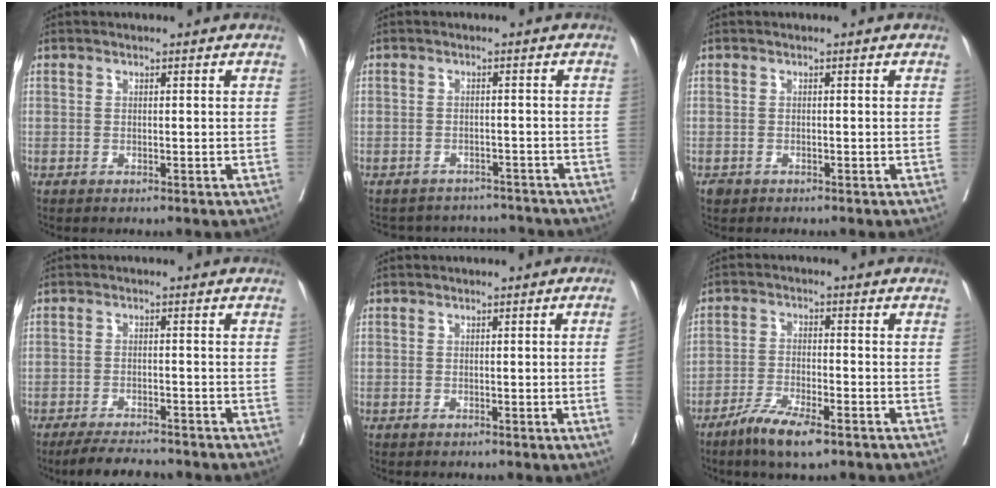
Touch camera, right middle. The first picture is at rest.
{"total": 8.3, "force": [-7.9, 2.5, 0.2], "torque": [-0.003, 0.021, -0.095]}
{"total": 1.0, "force": [-0.7, 0.7, 0.2], "torque": [-0.008, 0.001, -0.012]}
{"total": 6.3, "force": [-5.7, 1.1, 2.4], "torque": [-0.035, -0.014, -0.093]}
{"total": 2.2, "force": [-0.3, -0.6, 2.1], "torque": [-0.026, 0.000, -0.004]}
{"total": 6.9, "force": [-4.7, 1.2, 4.9], "torque": [-0.094, -0.010, -0.083]}